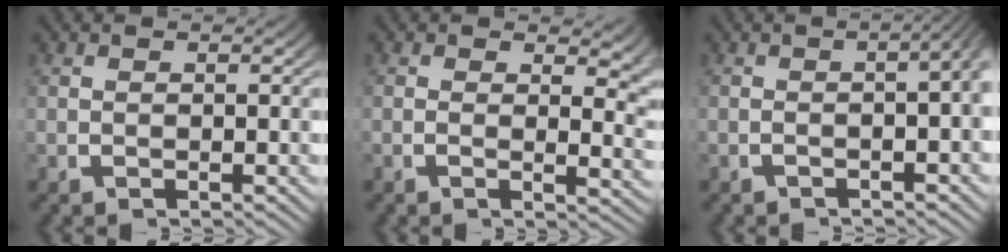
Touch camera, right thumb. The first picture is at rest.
{"total": 3.2, "force": [1.5, 1.2, 2.6], "torque": [-0.016, -0.010, 0.015]}
{"total": 4.6, "force": [-0.1, 2.4, 4.0], "torque": [-0.039, 0.024, -0.020]}